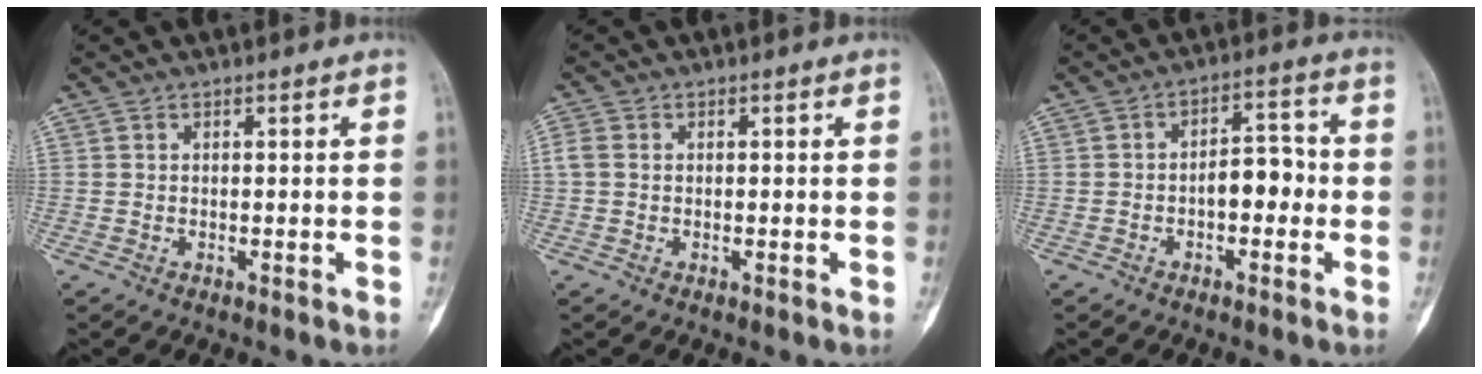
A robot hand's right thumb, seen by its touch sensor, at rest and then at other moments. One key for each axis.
{"total": 2.0, "fx": 0.1, "fy": 1.6, "fz": 1.2, "tx": -0.034, "ty": 0.005, "tz": -0.001}
{"total": 6.2, "fx": -1.3, "fy": 3.6, "fz": 4.9, "tx": -0.053, "ty": 0.028, "tz": -0.027}